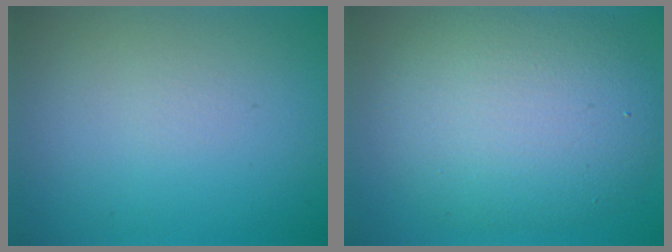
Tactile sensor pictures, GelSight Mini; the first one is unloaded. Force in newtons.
{"total": 8.3, "press": 8.2, "slide": 0.6}